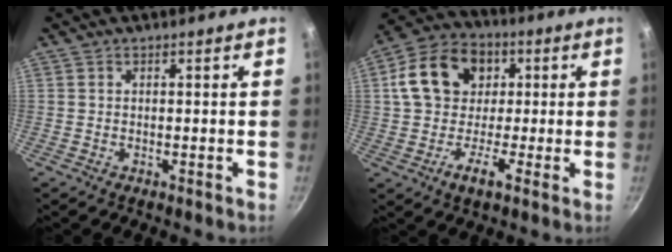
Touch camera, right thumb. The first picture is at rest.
{"total": 14.3, "force": [1.5, 11.3, 8.6], "torque": [-0.122, 0.033, 0.008]}